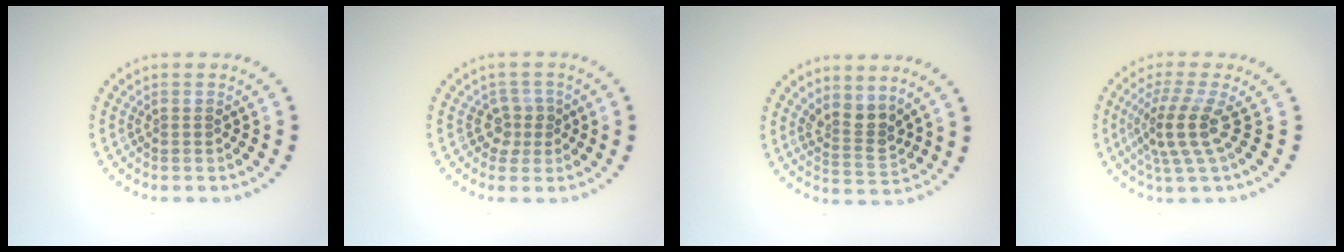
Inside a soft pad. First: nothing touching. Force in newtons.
{"total": 1.9, "press": 1.5, "slide": 1.1}
{"total": 2.6, "press": 2.2, "slide": 1.5}
{"total": 3.8, "press": 2.7, "slide": 2.7}